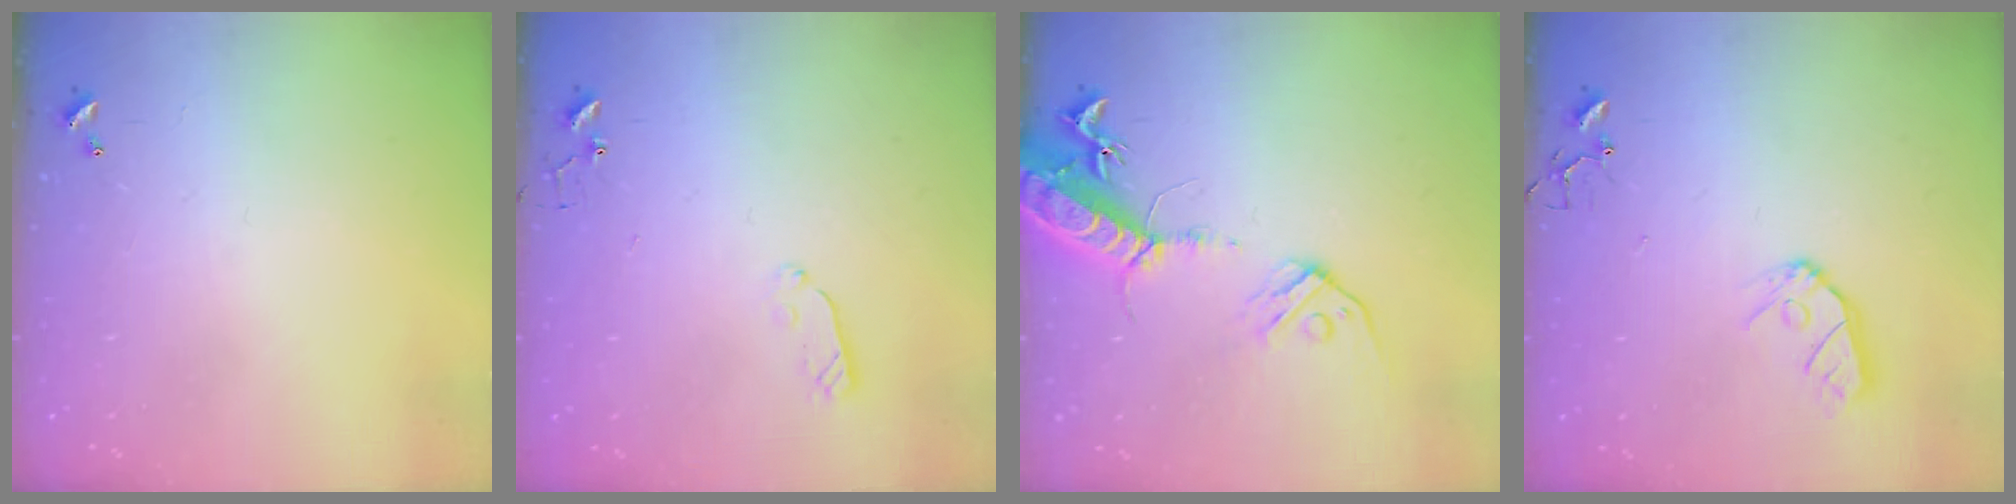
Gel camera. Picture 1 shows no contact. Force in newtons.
{"total": 4.5, "press": 4.5, "slide": 0.4}
{"total": 16.9, "press": 16.5, "slide": 3.8}
{"total": 9.2, "press": 9.2, "slide": 0.8}